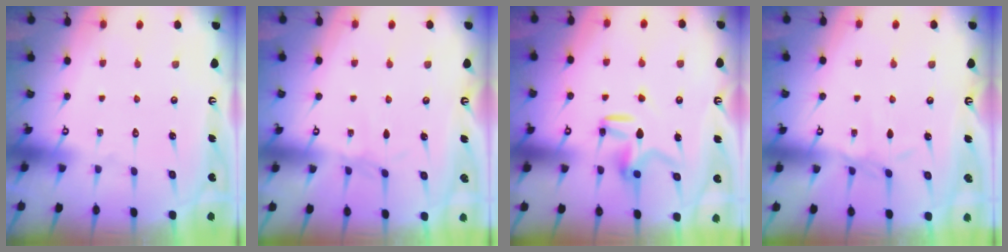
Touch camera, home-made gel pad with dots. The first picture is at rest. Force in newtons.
{"total": 1.9, "press": 1.9, "slide": 0.5}
{"total": 9.0, "press": 9.0, "slide": 0.7}
{"total": 2.8, "press": 2.8, "slide": 0.5}